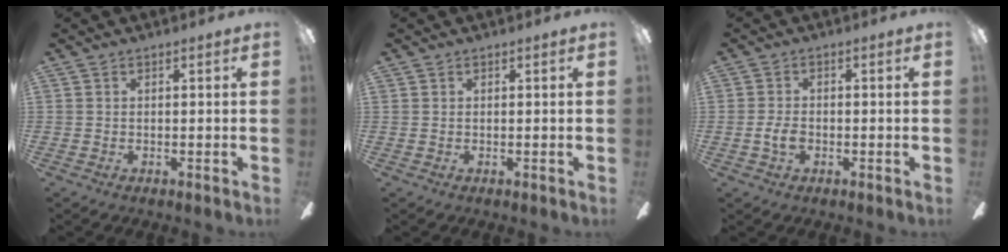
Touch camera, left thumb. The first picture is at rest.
{"total": 0.0}
{"total": 3.2, "force": [-0.9, 1.9, 2.4], "torque": [-0.054, 0.004, -0.019]}